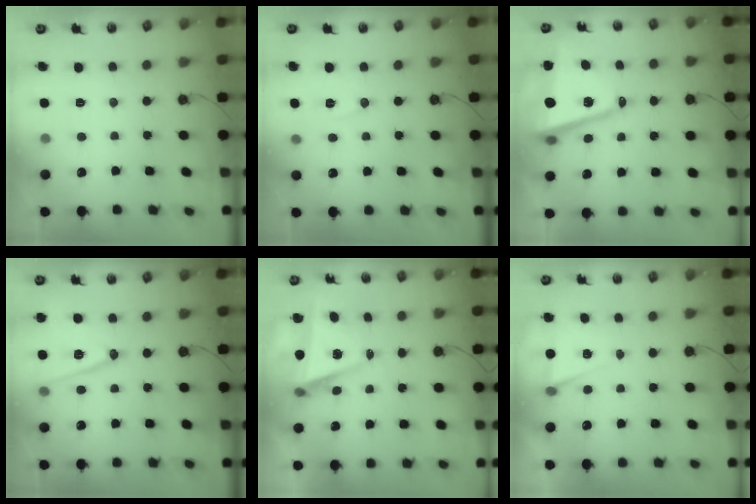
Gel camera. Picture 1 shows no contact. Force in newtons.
{"total": 7.5, "press": 6.1, "slide": 4.5}
{"total": 12.7, "press": 12.4, "slide": 2.3}
{"total": 13.4, "press": 13.0, "slide": 3.3}
{"total": 5.9, "press": 4.2, "slide": 4.1}
{"total": 5.5, "press": 3.3, "slide": 4.4}